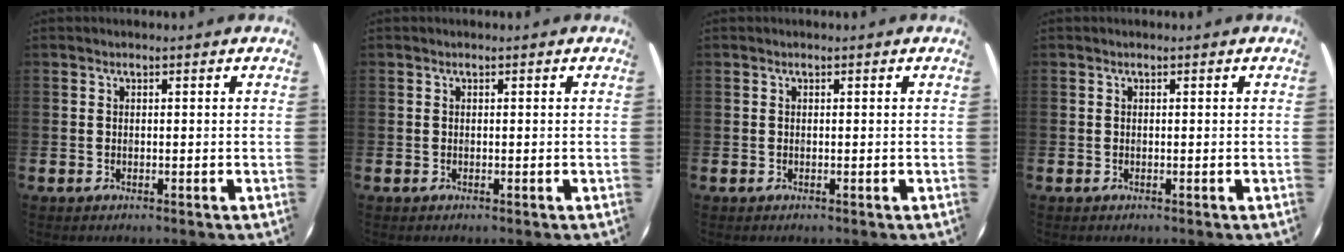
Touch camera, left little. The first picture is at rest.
{"total": 0.0}
{"total": 0.0}
{"total": 0.0}